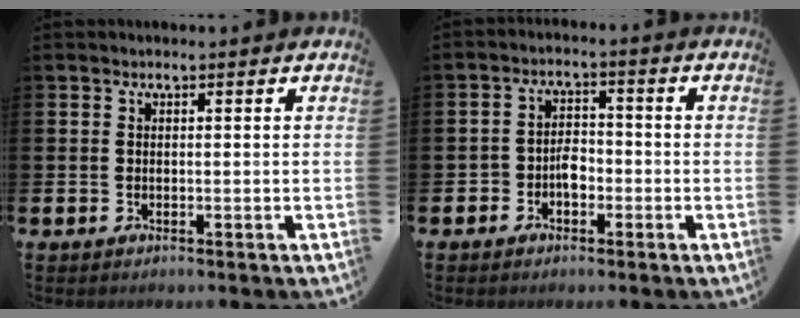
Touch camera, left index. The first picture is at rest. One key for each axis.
{"total": 3.0, "fx": -1.5, "fy": 2.0, "fz": 1.7, "tx": -0.028, "ty": 0.005, "tz": -0.033}